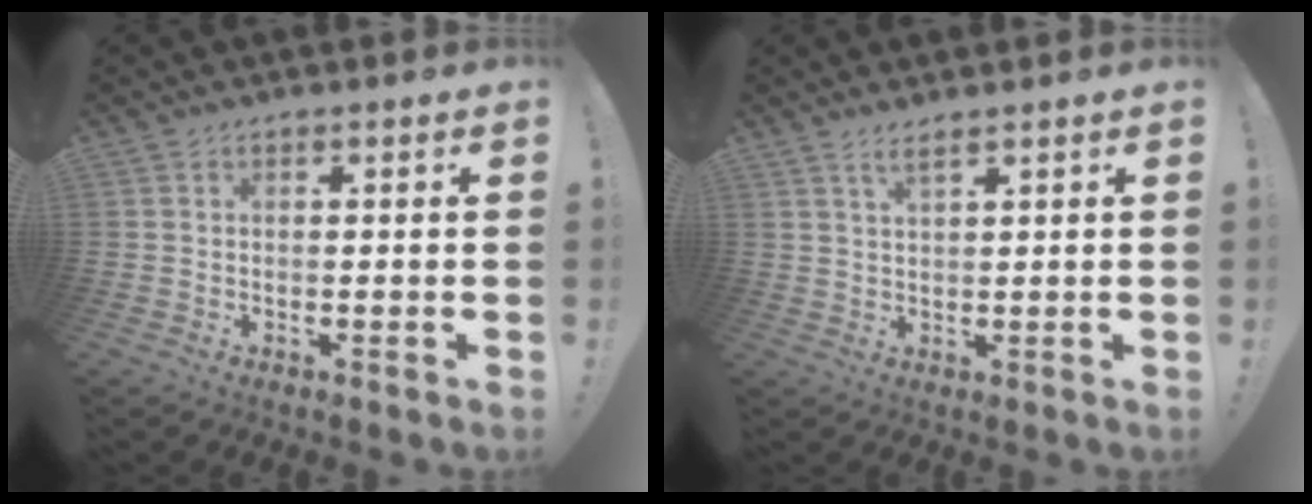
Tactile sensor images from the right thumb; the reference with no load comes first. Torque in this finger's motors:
{"motor_torque": [-0.24, 0.11, -0.30, 0.32, 0.06]}